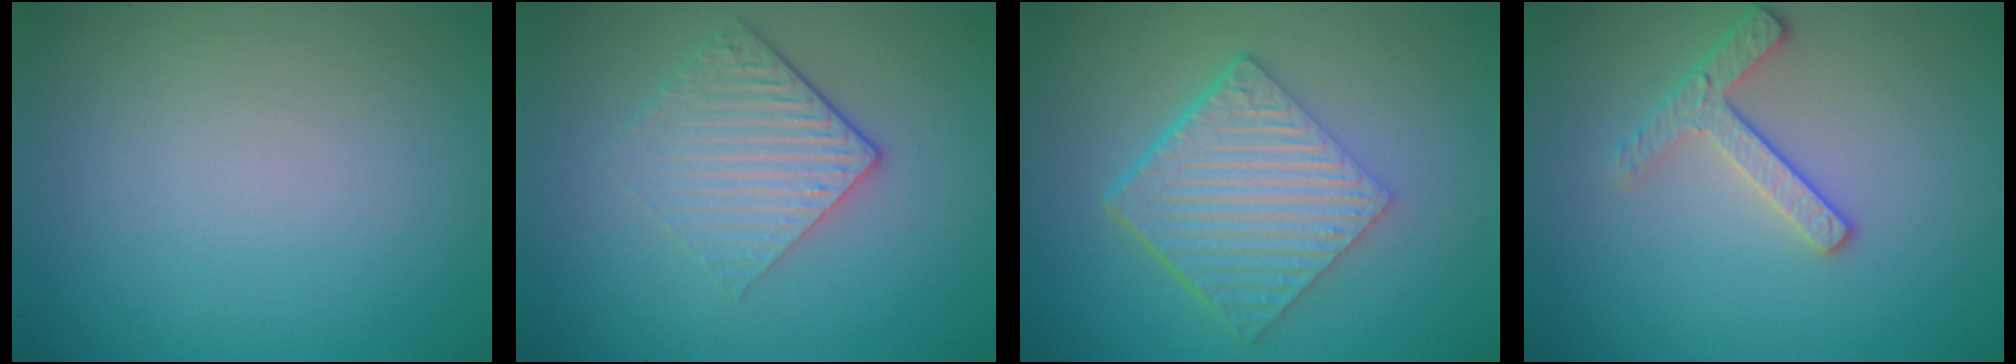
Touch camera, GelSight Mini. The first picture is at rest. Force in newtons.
{"total": 3.8, "press": 2.8, "slide": 2.6}
{"total": 6.5, "press": 4.4, "slide": 4.7}
{"total": 2.4, "press": 2.3, "slide": 0.5}